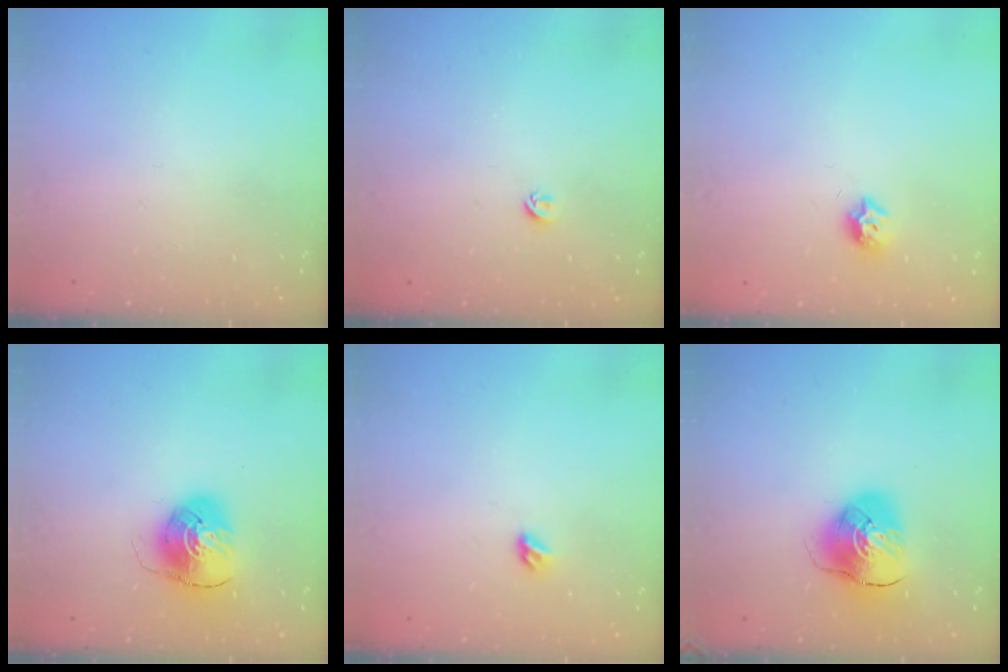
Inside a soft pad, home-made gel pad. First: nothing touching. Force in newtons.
{"total": 3.9, "press": 3.8, "slide": 0.3}
{"total": 6.9, "press": 6.9, "slide": 0.3}
{"total": 7.9, "press": 7.9, "slide": 0.7}
{"total": 3.2, "press": 3.1, "slide": 0.8}
{"total": 9.8, "press": 9.7, "slide": 1.6}